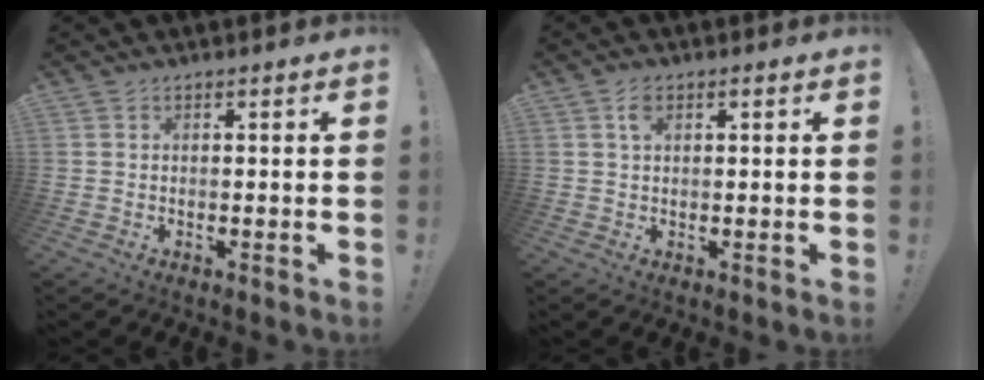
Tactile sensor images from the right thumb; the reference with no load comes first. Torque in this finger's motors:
{"motor_torque": [0.01, 0.00, 0.19, -0.01, 0.00]}